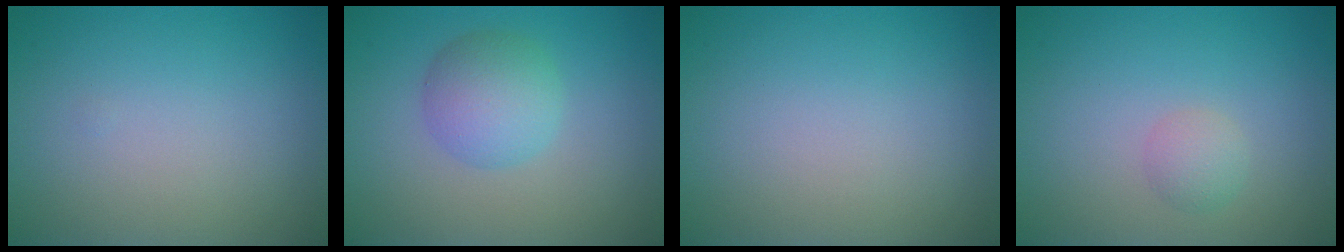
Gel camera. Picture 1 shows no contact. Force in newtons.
{"total": 3.8, "press": 3.8, "slide": 0.2}
{"total": 0.0}
{"total": 1.4, "press": 1.4, "slide": 0.0}